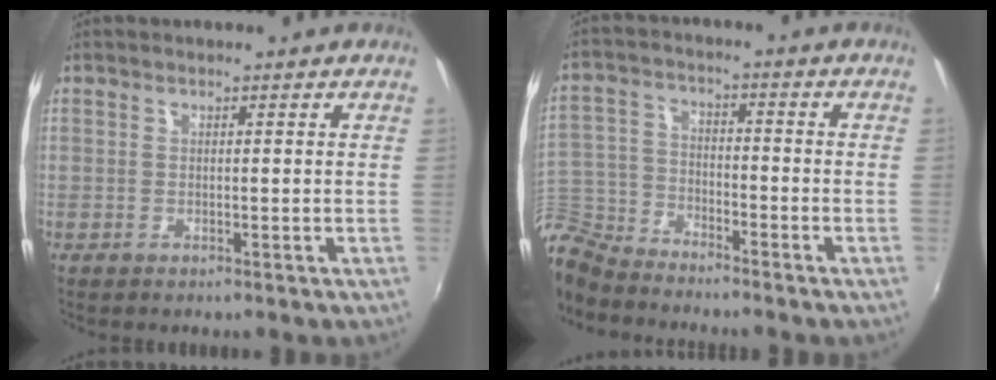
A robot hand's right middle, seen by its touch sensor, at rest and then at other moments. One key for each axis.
{"total": 11.4, "fx": -9.7, "fy": 4.8, "fz": 3.7, "tx": -0.100, "ty": -0.001, "tz": -0.189}